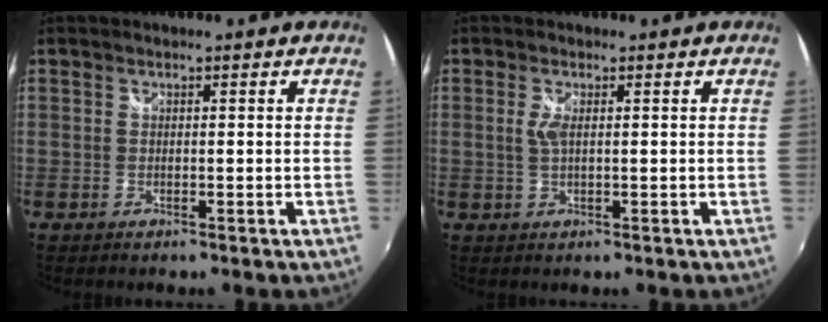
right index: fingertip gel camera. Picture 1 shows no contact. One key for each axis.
{"total": 2.1, "fx": 0.4, "fy": 0.6, "fz": 2.0, "tx": -0.041, "ty": -0.001, "tz": 0.006}